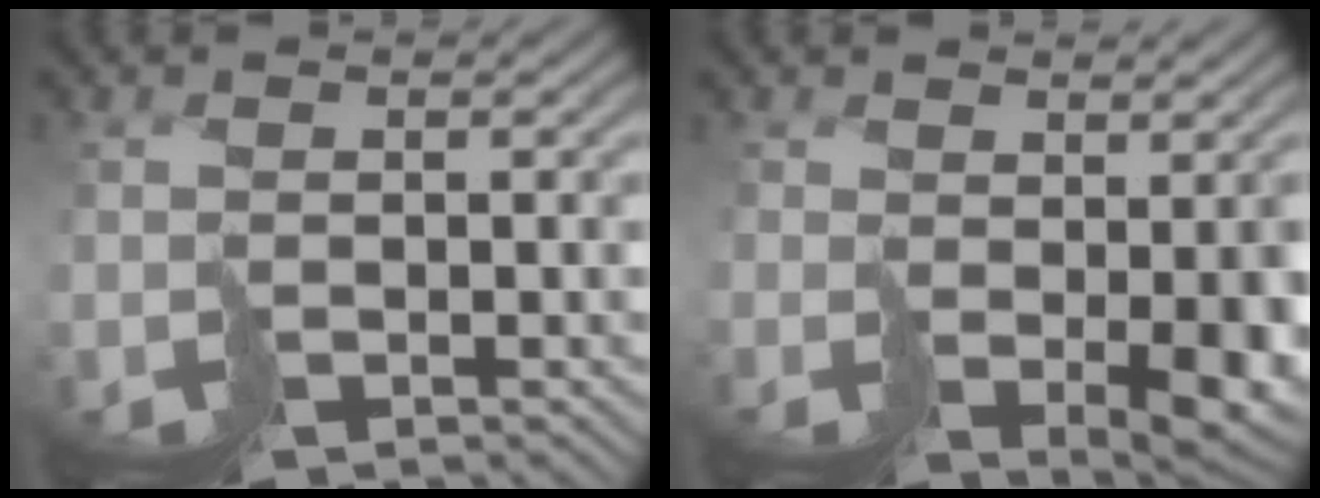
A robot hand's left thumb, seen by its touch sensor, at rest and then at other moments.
{"total": 4.5, "force": [0.0, 2.4, 3.8], "torque": [-0.063, -0.028, 0.025]}